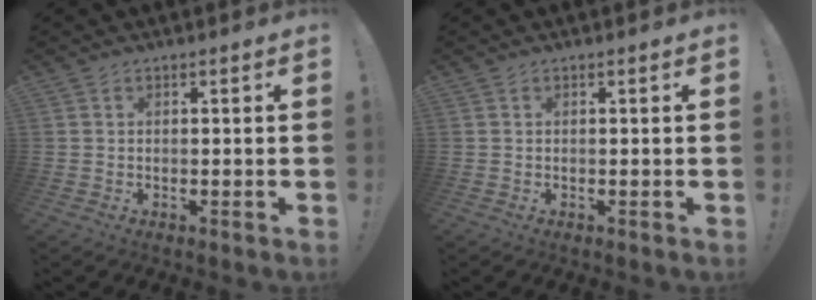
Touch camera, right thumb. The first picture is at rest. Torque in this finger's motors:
{"motor_torque": [0.00, 0.01, -0.07, 0.07, 0.00]}